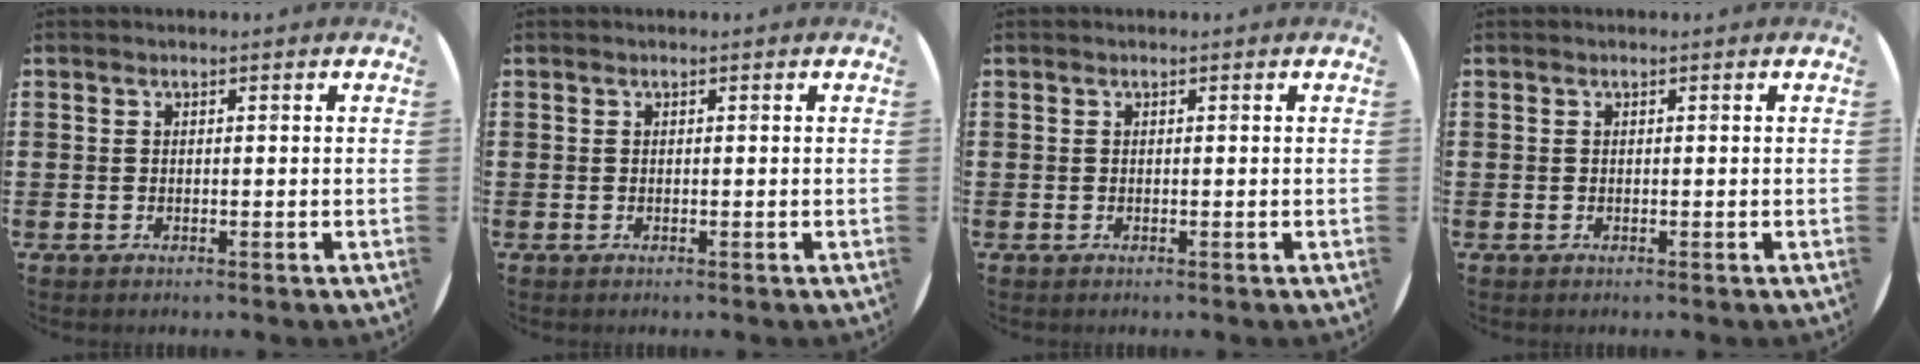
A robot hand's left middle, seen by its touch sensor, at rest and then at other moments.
{"total": 0.0}
{"total": 0.0}
{"total": 0.0}